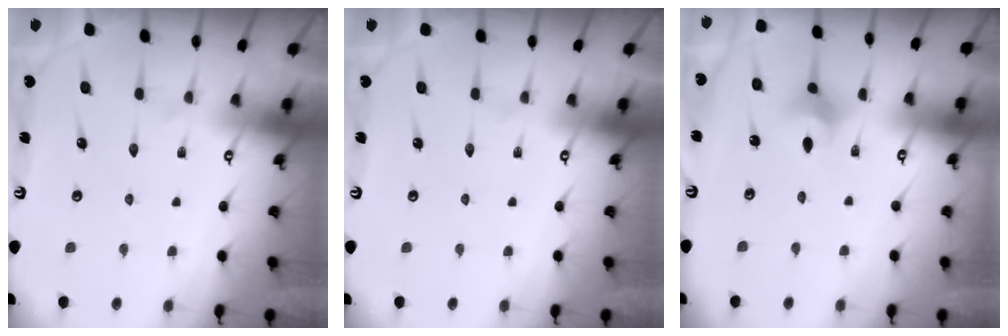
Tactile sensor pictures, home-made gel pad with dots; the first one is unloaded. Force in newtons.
{"total": 0.0}
{"total": 3.9, "press": 3.9, "slide": 0.7}